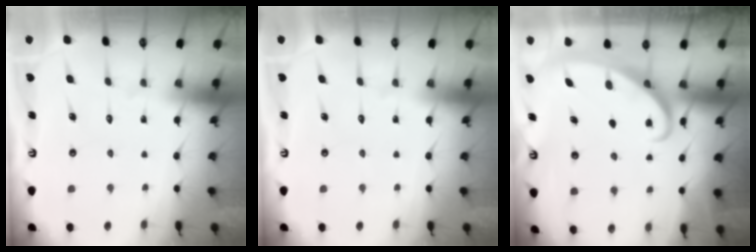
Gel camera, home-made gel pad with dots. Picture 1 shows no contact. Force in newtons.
{"total": 0.0}
{"total": 2.6, "press": 2.6, "slide": 0.4}